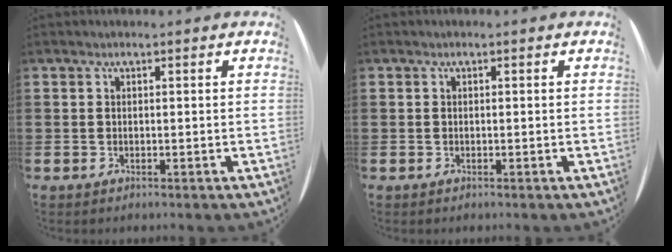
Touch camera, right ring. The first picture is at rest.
{"total": 0.0}